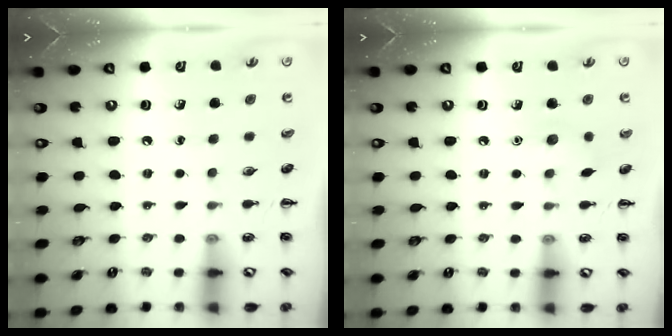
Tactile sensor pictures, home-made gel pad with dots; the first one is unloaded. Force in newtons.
{"total": 5.3, "press": 5.1, "slide": 1.5}